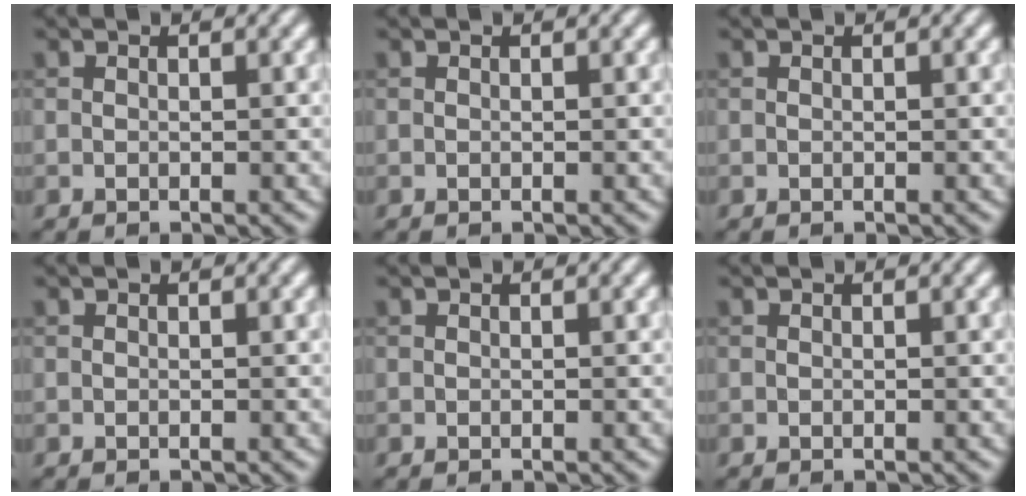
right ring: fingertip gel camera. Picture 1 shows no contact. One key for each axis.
{"total": 0.0}
{"total": 0.0}
{"total": 0.0}
{"total": 0.0}
{"total": 0.0}